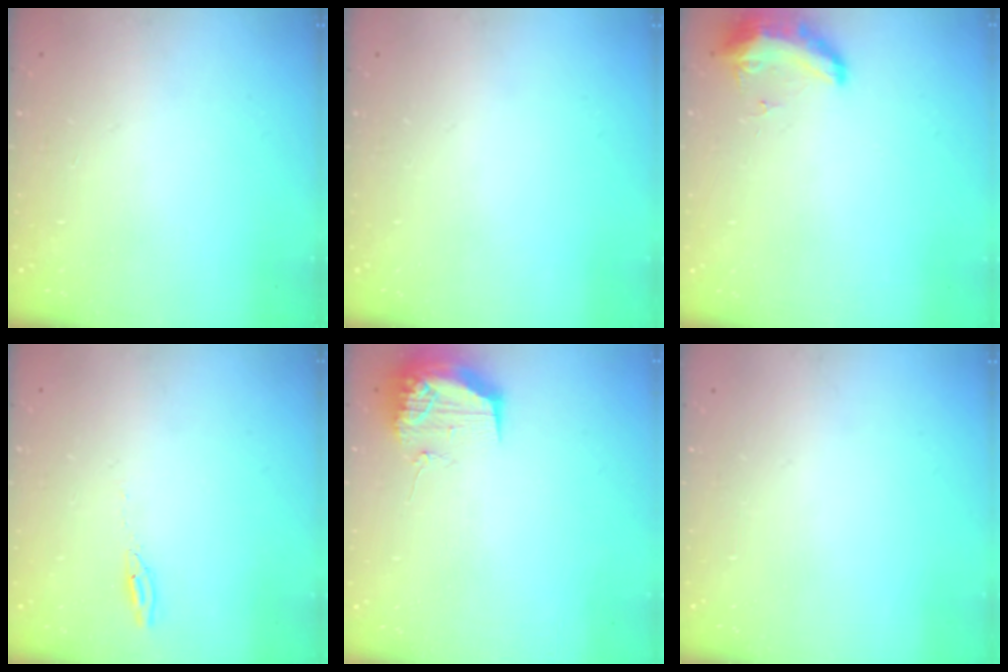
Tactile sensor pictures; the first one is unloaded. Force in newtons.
{"total": 0.0}
{"total": 11.0, "press": 9.7, "slide": 5.3}
{"total": 2.7, "press": 2.7, "slide": 0.2}
{"total": 11.1, "press": 11.1, "slide": 0.8}
{"total": 0.0}